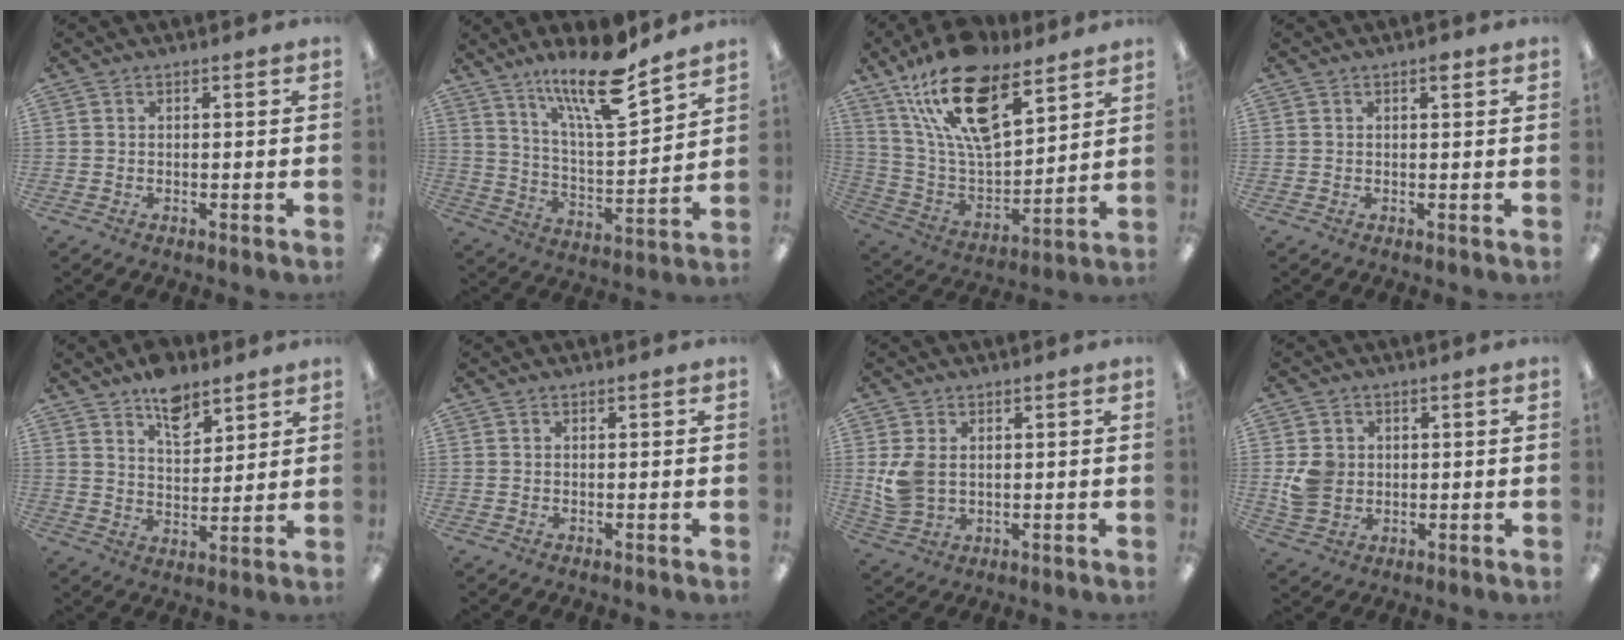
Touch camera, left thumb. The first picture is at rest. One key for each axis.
{"total": 17.4, "fx": 12.9, "fy": 4.1, "fz": 10.9, "tx": -0.188, "ty": -0.075, "tz": 0.211}
{"total": 22.2, "fx": 14.2, "fy": 9.9, "fz": 13.9, "tx": -0.254, "ty": -0.075, "tz": 0.250}
{"total": 1.5, "fx": 0.9, "fy": 0.5, "fz": 1.1, "tx": -0.009, "ty": -0.004, "tz": 0.011}
{"total": 9.1, "fx": 6.5, "fy": 4.8, "fz": 4.3, "tx": -0.055, "ty": -0.035, "tz": 0.114}
{"total": 0.0}
{"total": 6.2, "fx": 1.2, "fy": 4.4, "fz": 4.2, "tx": -0.093, "ty": -0.003, "tz": 0.021}
{"total": 5.8, "fx": 0.7, "fy": 5.2, "fz": 2.6, "tx": -0.039, "ty": 0.008, "tz": 0.017}